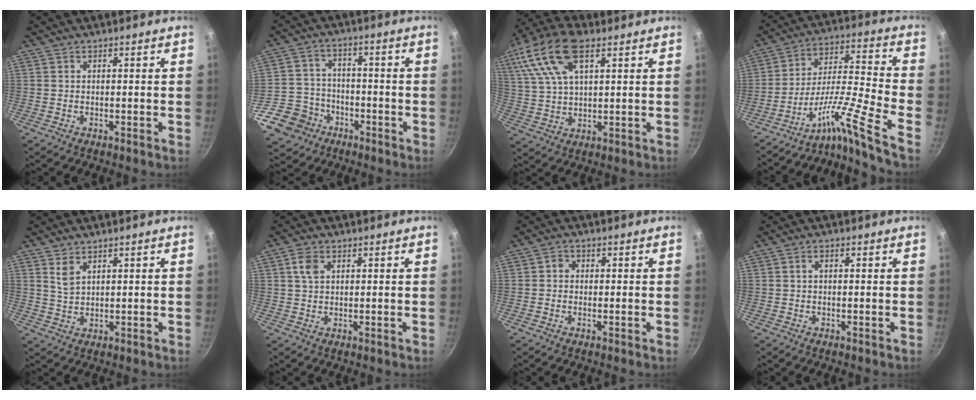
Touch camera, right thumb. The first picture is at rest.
{"total": 10.4, "force": [-5.2, 8.5, 3.0], "torque": [-0.042, 0.033, -0.091]}
{"total": 17.4, "force": [8.2, 8.6, 12.7], "torque": [-0.262, 0.008, 0.154]}
{"total": 15.3, "force": [-9.2, 0.0, 12.2], "torque": [-0.211, 0.058, -0.173]}
{"total": 3.2, "force": [1.9, 1.6, 2.1], "torque": [-0.040, -0.013, 0.042]}
{"total": 3.5, "force": [1.3, 2.3, 2.4], "torque": [-0.041, 0.001, 0.023]}
{"total": 1.4, "force": [-0.1, 1.3, 0.5], "torque": [-0.006, 0.004, -0.006]}
{"total": 1.7, "force": [0.4, 0.7, 1.5], "torque": [-0.032, 0.006, 0.008]}